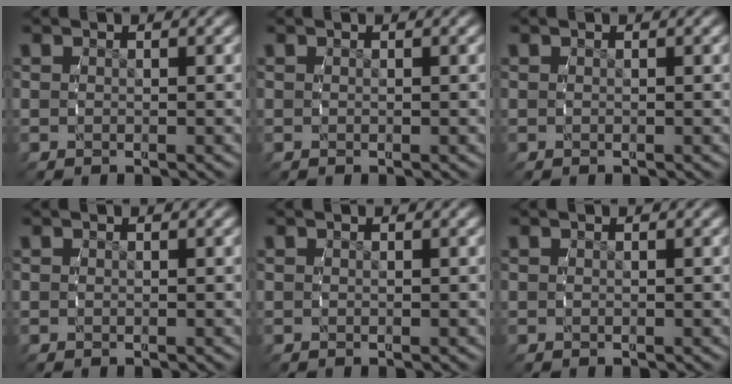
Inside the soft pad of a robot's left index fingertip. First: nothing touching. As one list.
[{"total": 0.0}, {"total": 0.0}, {"total": 0.0}, {"total": 0.0}, {"total": 0.0}]